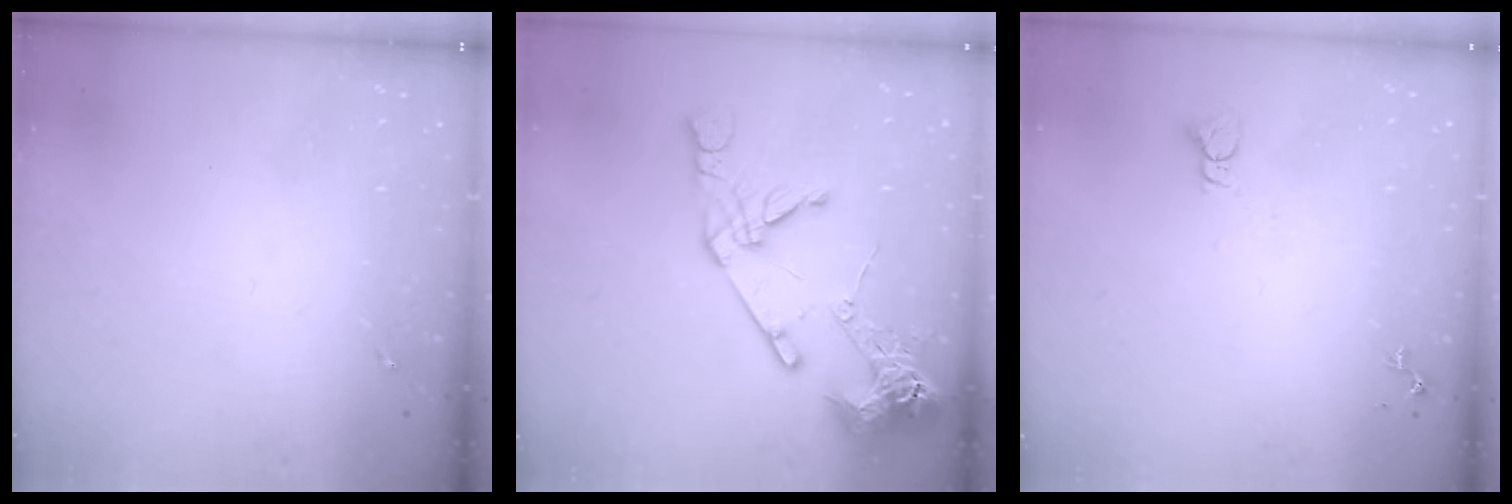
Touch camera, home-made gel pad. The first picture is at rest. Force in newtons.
{"total": 19.7, "press": 19.5, "slide": 2.6}
{"total": 2.2, "press": 2.2, "slide": 0.1}